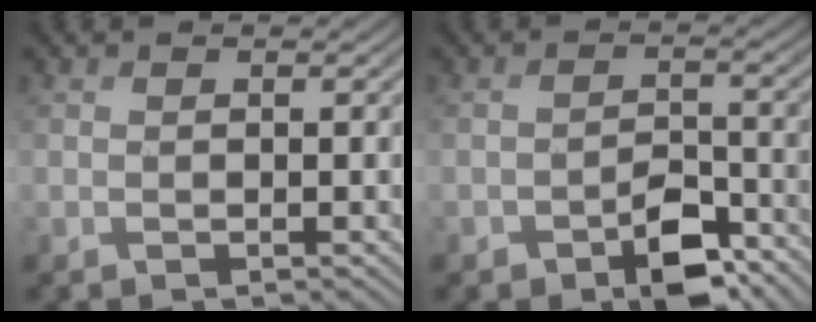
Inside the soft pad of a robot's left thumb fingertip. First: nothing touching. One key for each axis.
{"total": 5.8, "fx": -3.7, "fy": 2.9, "fz": 3.5, "tx": -0.055, "ty": -0.003, "tz": -0.058}